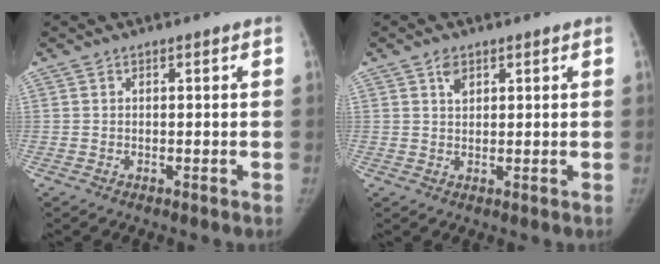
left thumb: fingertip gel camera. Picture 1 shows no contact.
{"total": 2.5, "force": [1.5, 1.5, 1.4], "torque": [-0.017, -0.006, 0.028]}